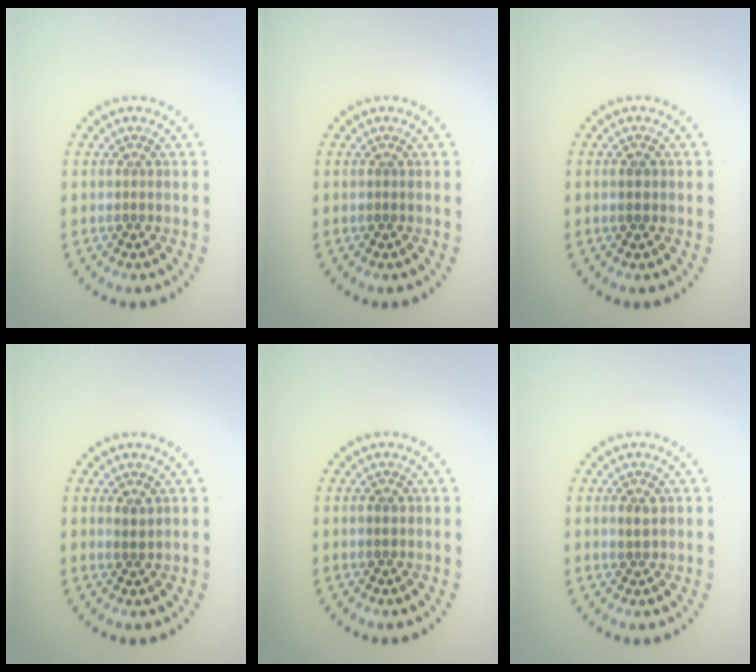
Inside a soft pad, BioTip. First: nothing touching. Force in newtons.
{"total": 0.0}
{"total": 1.4, "press": 1.4, "slide": 0.1}
{"total": 1.0, "press": 0.9, "slide": 0.4}
{"total": 0.8, "press": 0.8, "slide": 0.3}
{"total": 1.2, "press": 1.2, "slide": 0.2}